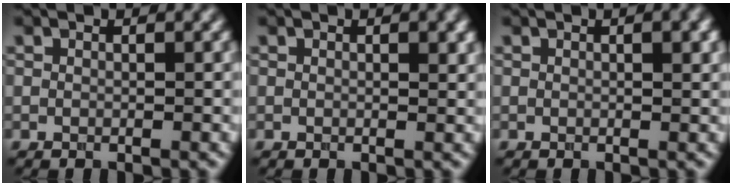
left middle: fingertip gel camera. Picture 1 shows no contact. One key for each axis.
{"total": 1.1, "fx": 0.4, "fy": 0.3, "fz": 0.9, "tx": -0.012, "ty": -0.003, "tz": 0.007}
{"total": 1.4, "fx": 0.5, "fy": 0.3, "fz": 1.3, "tx": -0.018, "ty": 0.001, "tz": 0.008}